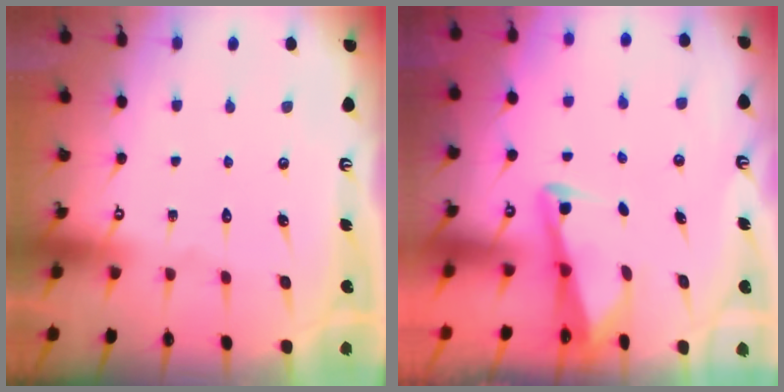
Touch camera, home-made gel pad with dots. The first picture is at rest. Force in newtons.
{"total": 3.0, "press": 2.9, "slide": 0.6}